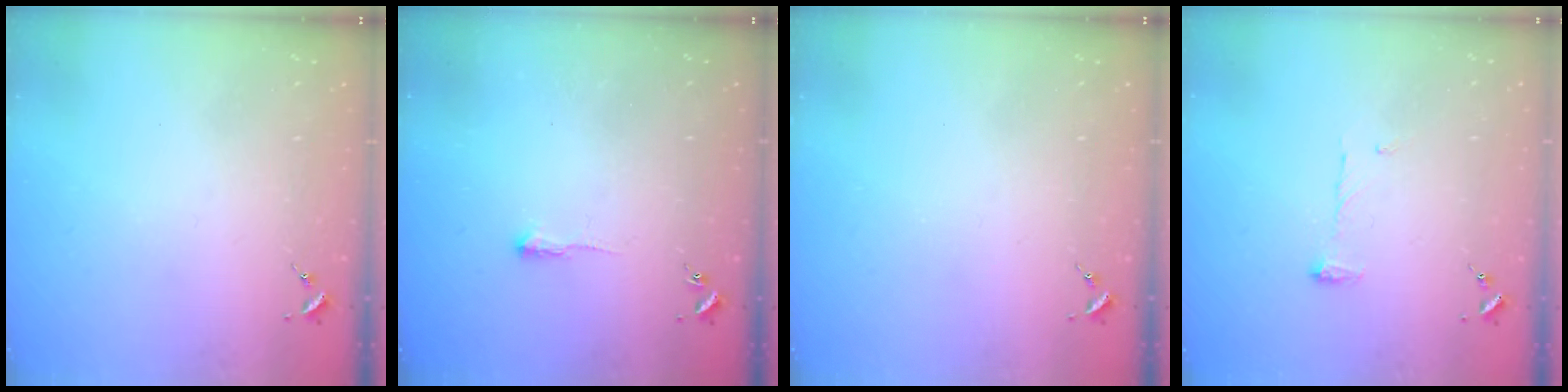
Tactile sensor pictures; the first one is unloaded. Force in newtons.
{"total": 2.5, "press": 2.5, "slide": 0.4}
{"total": 0.0}
{"total": 7.4, "press": 7.3, "slide": 0.4}